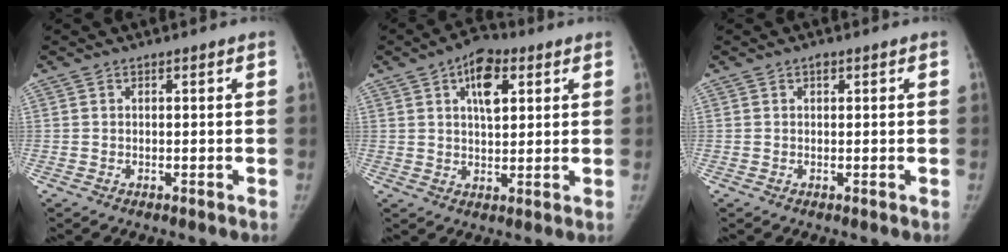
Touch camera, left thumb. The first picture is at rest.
{"total": 8.7, "force": [3.5, 4.7, 6.4], "torque": [-0.075, -0.002, 0.049]}
{"total": 1.0, "force": [0.4, 0.8, 0.5], "torque": [0.001, 0.001, 0.002]}